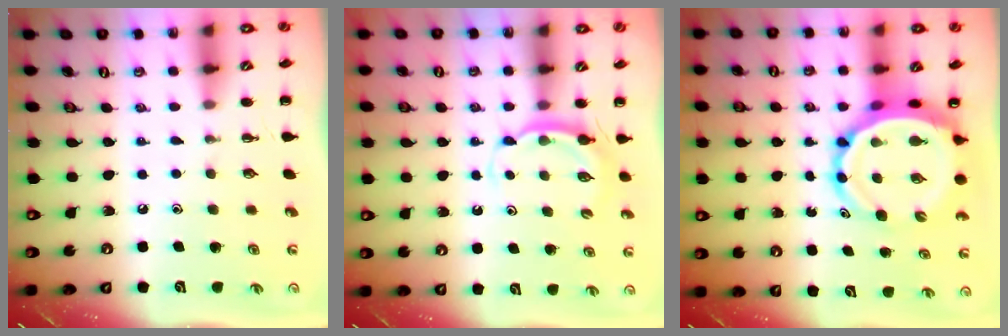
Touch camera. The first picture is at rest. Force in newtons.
{"total": 5.6, "press": 5.6, "slide": 0.2}
{"total": 10.2, "press": 9.7, "slide": 3.3}